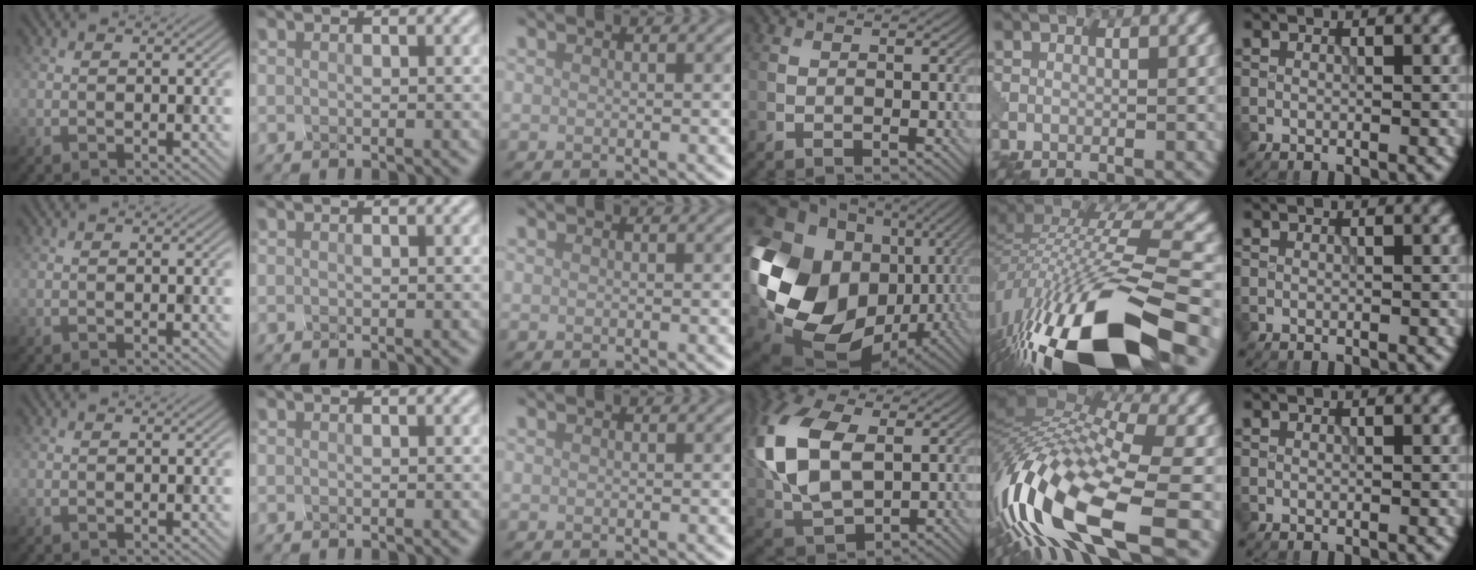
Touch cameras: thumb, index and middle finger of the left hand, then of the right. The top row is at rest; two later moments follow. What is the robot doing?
{"motion": "squeeze", "object": "hand grip exerciser"}